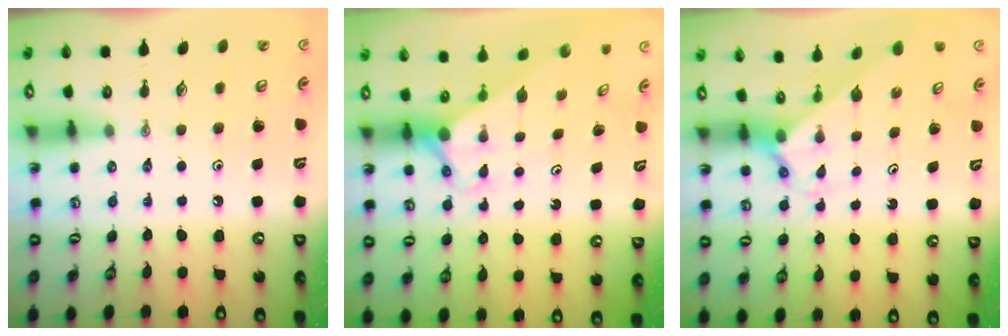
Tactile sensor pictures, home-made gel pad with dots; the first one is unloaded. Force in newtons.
{"total": 2.8, "press": 2.8, "slide": 0.0}
{"total": 1.9, "press": 1.9, "slide": 0.1}